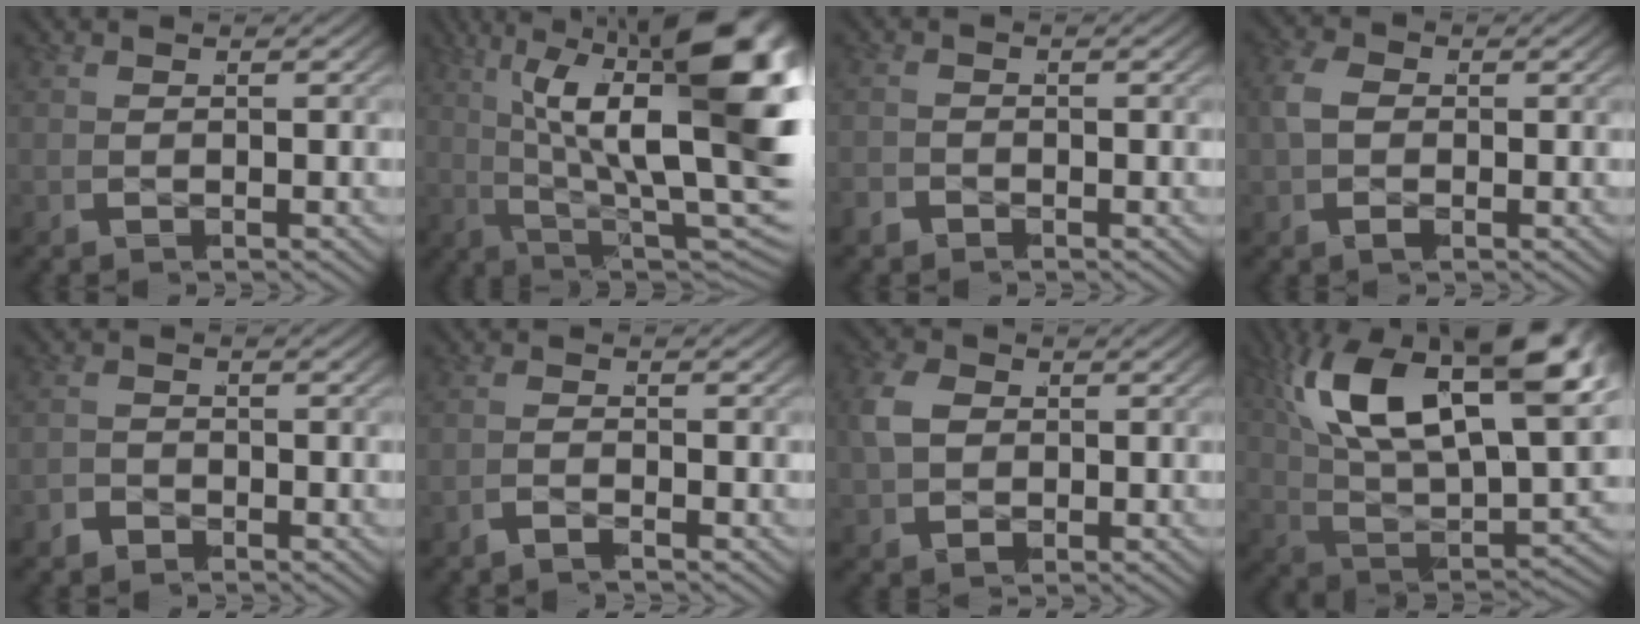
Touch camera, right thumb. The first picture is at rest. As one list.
[{"total": 21.1, "force": [1.7, 10.7, 18.1], "torque": [-0.277, -0.034, 0.040]}, {"total": 1.3, "force": [-1.1, 0.3, -0.6], "torque": [0.011, -0.002, -0.023]}, {"total": 3.2, "force": [0.1, 2.4, 2.1], "torque": [-0.057, -0.005, 0.005]}, {"total": 1.5, "force": [-1.4, 0.3, -0.6], "torque": [0.015, -0.002, -0.028]}, {"total": 1.4, "force": [-1.2, -0.7, -0.3], "torque": [0.008, 0.008, -0.035]}, {"total": 4.6, "force": [0.5, 3.6, 2.7], "torque": [-0.071, -0.009, 0.017]}, {"total": 19.0, "force": [4.4, 10.7, 15.1], "torque": [-0.300, -0.029, 0.081]}]